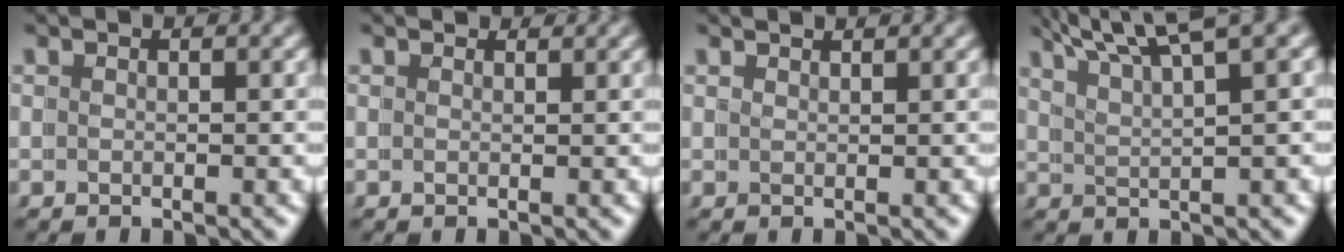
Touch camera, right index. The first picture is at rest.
{"total": 1.2, "force": [1.1, -0.4, 0.2], "torque": [0.000, 0.001, 0.018]}
{"total": 1.3, "force": [1.2, -0.6, 0.0], "torque": [0.004, 0.001, 0.022]}
{"total": 5.7, "force": [5.0, 0.2, 2.9], "torque": [-0.043, 0.021, 0.078]}